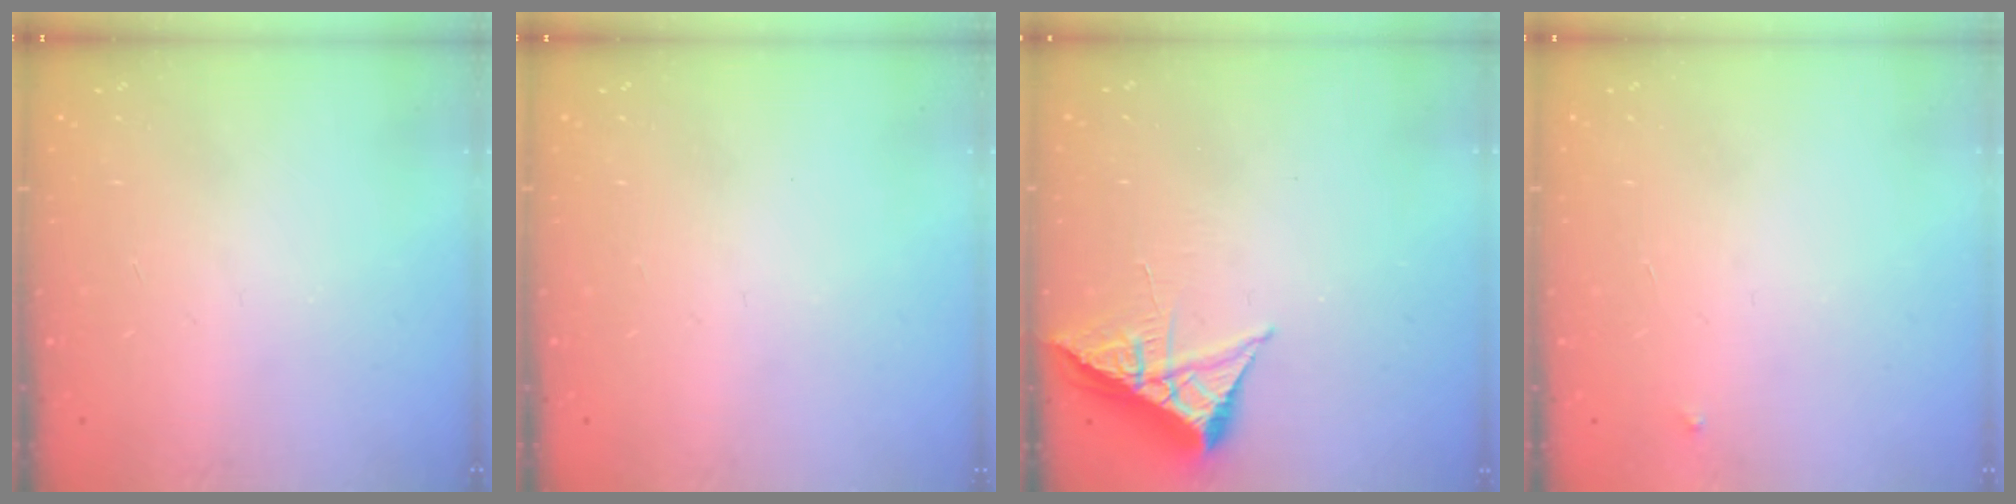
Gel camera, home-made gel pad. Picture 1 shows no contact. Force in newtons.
{"total": 0.0}
{"total": 6.1, "press": 6.0, "slide": 0.7}
{"total": 2.5, "press": 2.4, "slide": 0.4}